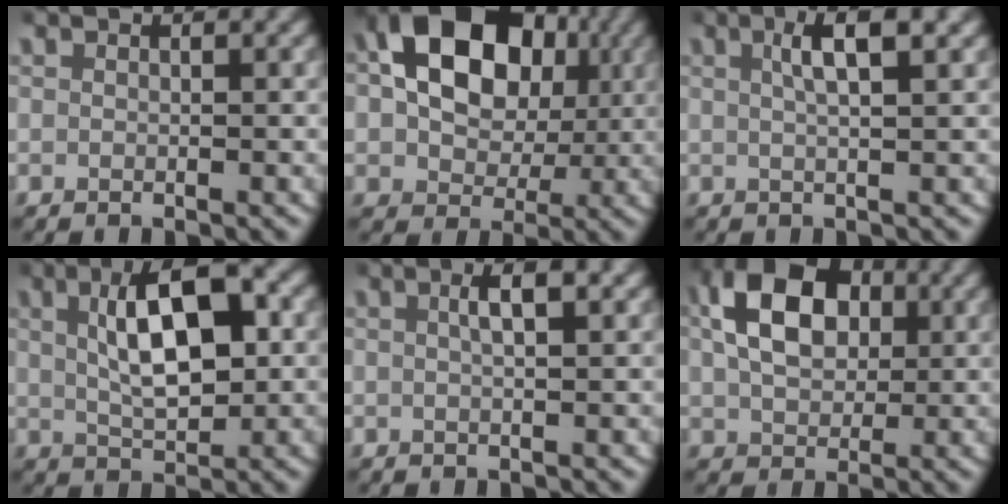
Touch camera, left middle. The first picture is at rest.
{"total": 12.3, "force": [3.3, 8.6, 8.2], "torque": [-0.142, -0.011, 0.058]}
{"total": 3.3, "force": [1.4, 0.3, 3.0], "torque": [-0.056, 0.013, 0.020]}
{"total": 7.0, "force": [1.2, 2.7, 6.4], "torque": [-0.102, 0.013, 0.021]}
{"total": 2.3, "force": [0.7, 0.2, 2.1], "torque": [-0.038, 0.012, 0.009]}
{"total": 9.5, "force": [2.4, 6.6, 6.4], "torque": [-0.124, -0.004, 0.045]}